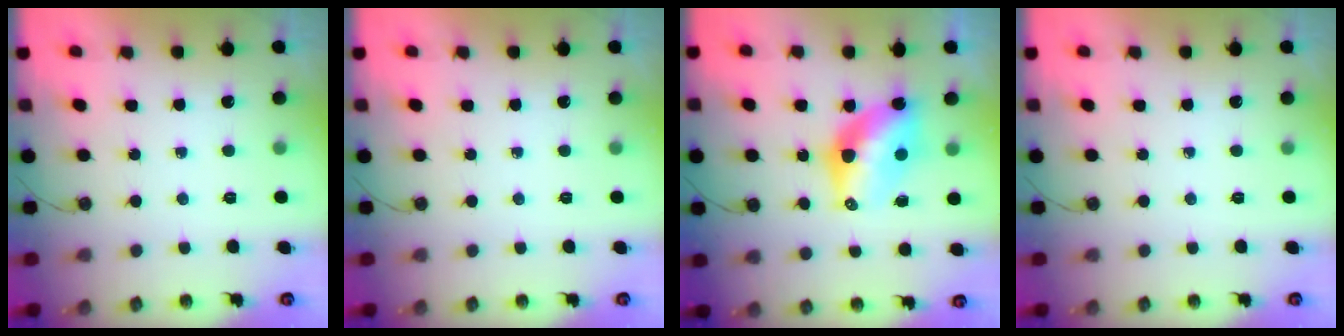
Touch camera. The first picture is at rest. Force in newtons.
{"total": 0.0}
{"total": 11.2, "press": 11.2, "slide": 1.0}
{"total": 0.0}